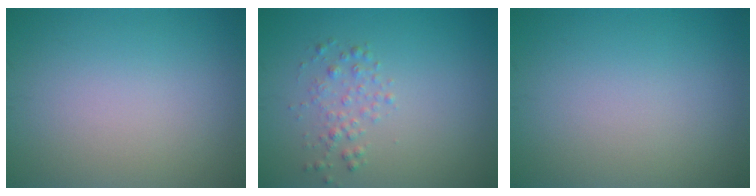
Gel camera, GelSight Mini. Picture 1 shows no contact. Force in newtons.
{"total": 1.6, "press": 1.6, "slide": 0.0}
{"total": 0.0}